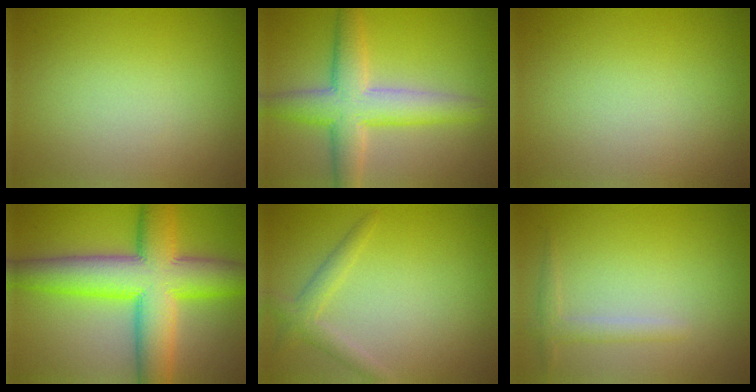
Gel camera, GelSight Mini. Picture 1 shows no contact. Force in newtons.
{"total": 6.8, "press": 6.8, "slide": 0.1}
{"total": 0.0}
{"total": 12.0, "press": 12.0, "slide": 0.3}
{"total": 2.0, "press": 2.0, "slide": 0.1}
{"total": 1.5, "press": 1.5, "slide": 0.1}